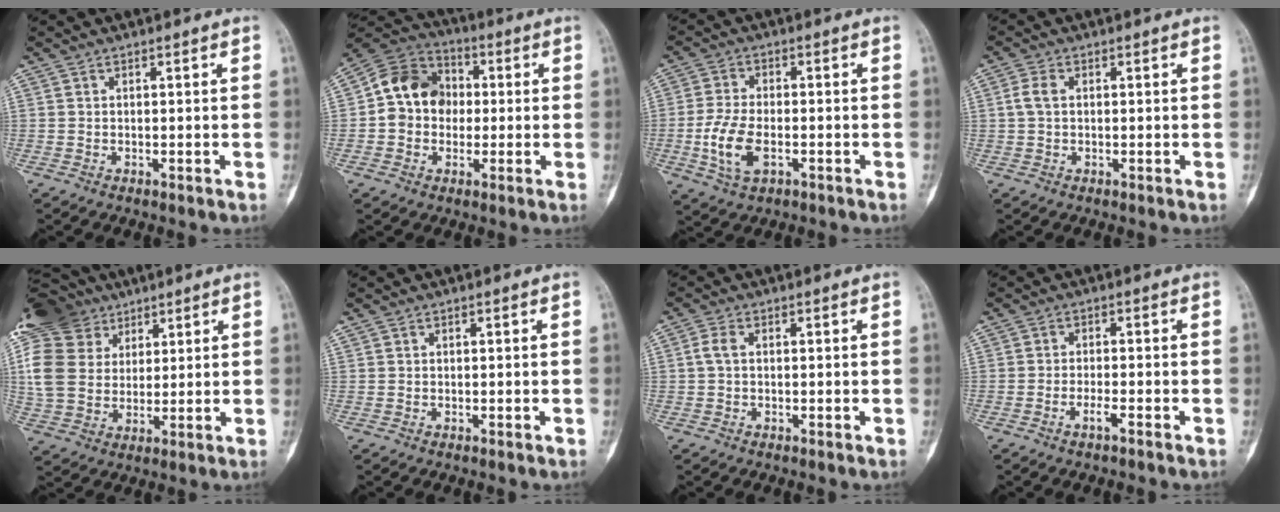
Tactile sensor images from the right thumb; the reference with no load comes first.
{"total": 12.2, "force": [0.1, 10.3, 6.6], "torque": [-0.089, 0.032, -0.013]}
{"total": 8.6, "force": [-2.4, 4.6, 6.9], "torque": [-0.146, 0.005, -0.044]}
{"total": 2.8, "force": [0.3, 1.8, 2.1], "torque": [-0.052, 0.006, 0.003]}
{"total": 19.8, "force": [9.3, 14.8, 9.4], "torque": [-0.204, 0.016, 0.178]}
{"total": 0.0}
{"total": 2.3, "force": [0.1, 1.4, 1.9], "torque": [-0.044, 0.004, -0.002]}
{"total": 2.2, "force": [-1.4, 0.3, 1.7], "torque": [-0.034, 0.008, -0.029]}